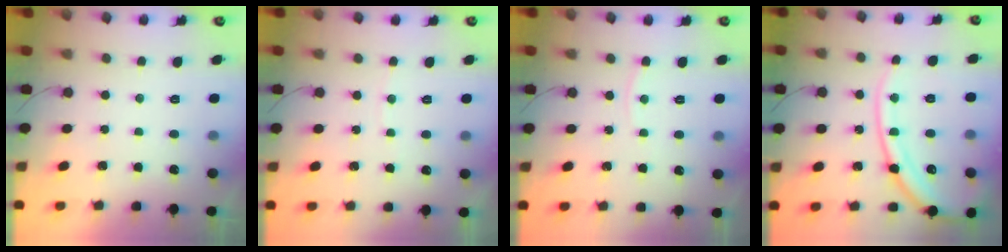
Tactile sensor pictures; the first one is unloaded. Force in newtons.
{"total": 2.2, "press": 2.2, "slide": 0.3}
{"total": 3.6, "press": 3.6, "slide": 0.4}
{"total": 16.0, "press": 15.9, "slide": 2.0}